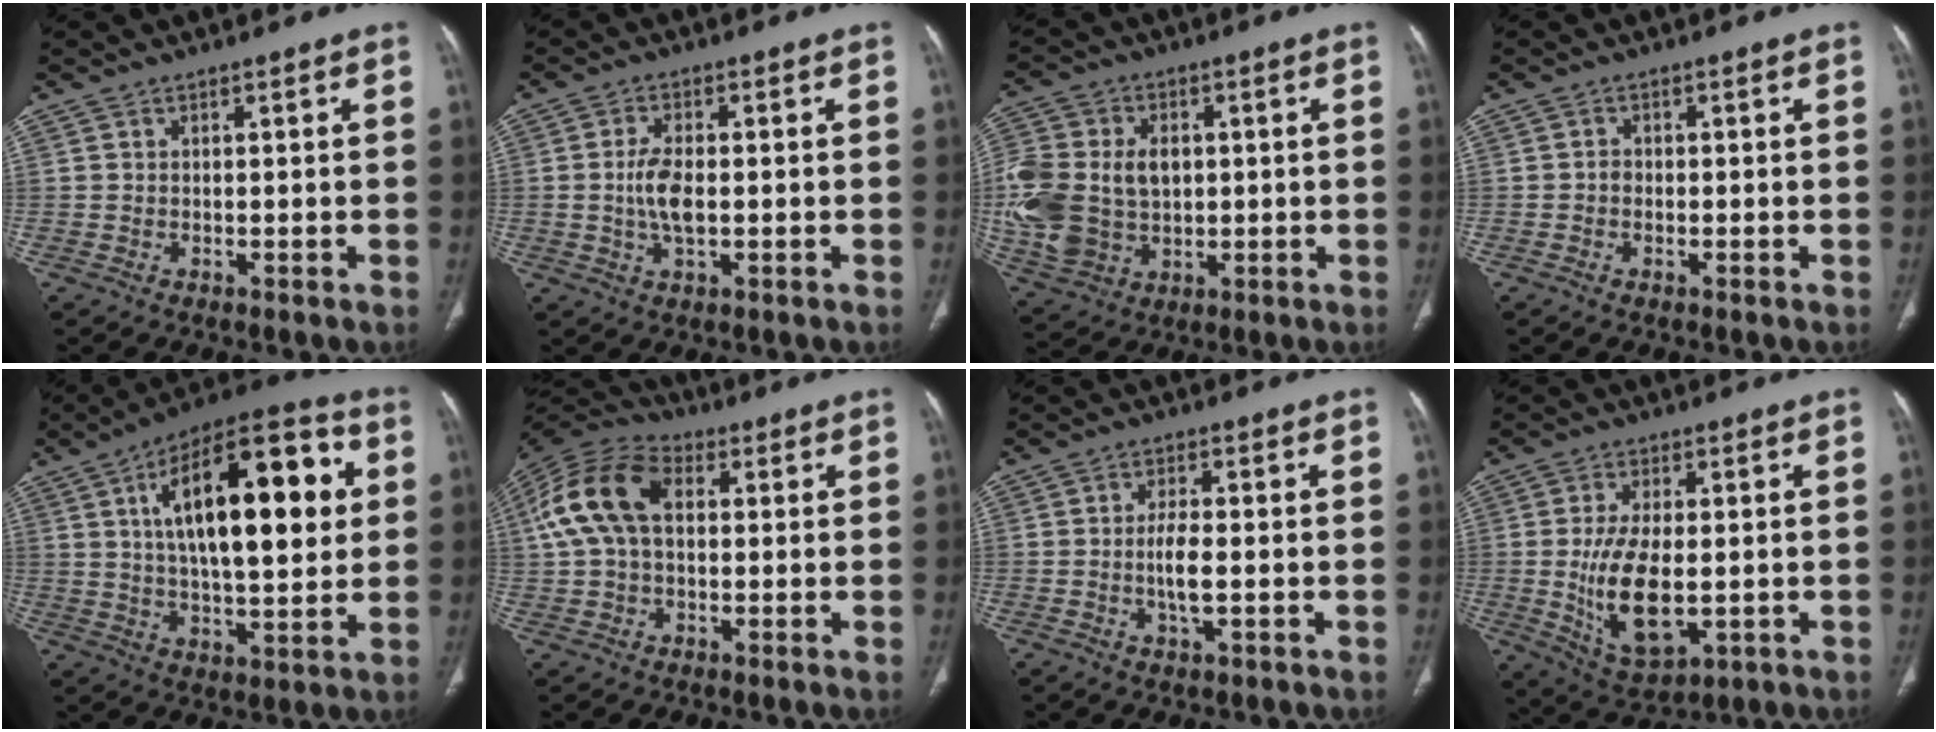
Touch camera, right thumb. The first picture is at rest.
{"total": 5.6, "force": [-0.3, 2.6, 4.9], "torque": [-0.104, 0.002, -0.008]}
{"total": 21.3, "force": [0.4, 15.9, 14.1], "torque": [-0.332, 0.007, 0.027]}
{"total": 1.1, "force": [-0.3, 0.9, 0.6], "torque": [-0.008, 0.003, -0.007]}
{"total": 24.5, "force": [5.6, 10.1, 21.5], "torque": [-0.314, 0.007, 0.078]}
{"total": 14.4, "force": [2.6, 9.3, 10.8], "torque": [-0.220, 0.036, 0.041]}
{"total": 4.7, "force": [-0.8, 1.6, 4.4], "torque": [-0.088, -0.002, -0.016]}
{"total": 13.1, "force": [-1.5, 6.5, 11.3], "torque": [-0.205, -0.016, -0.010]}